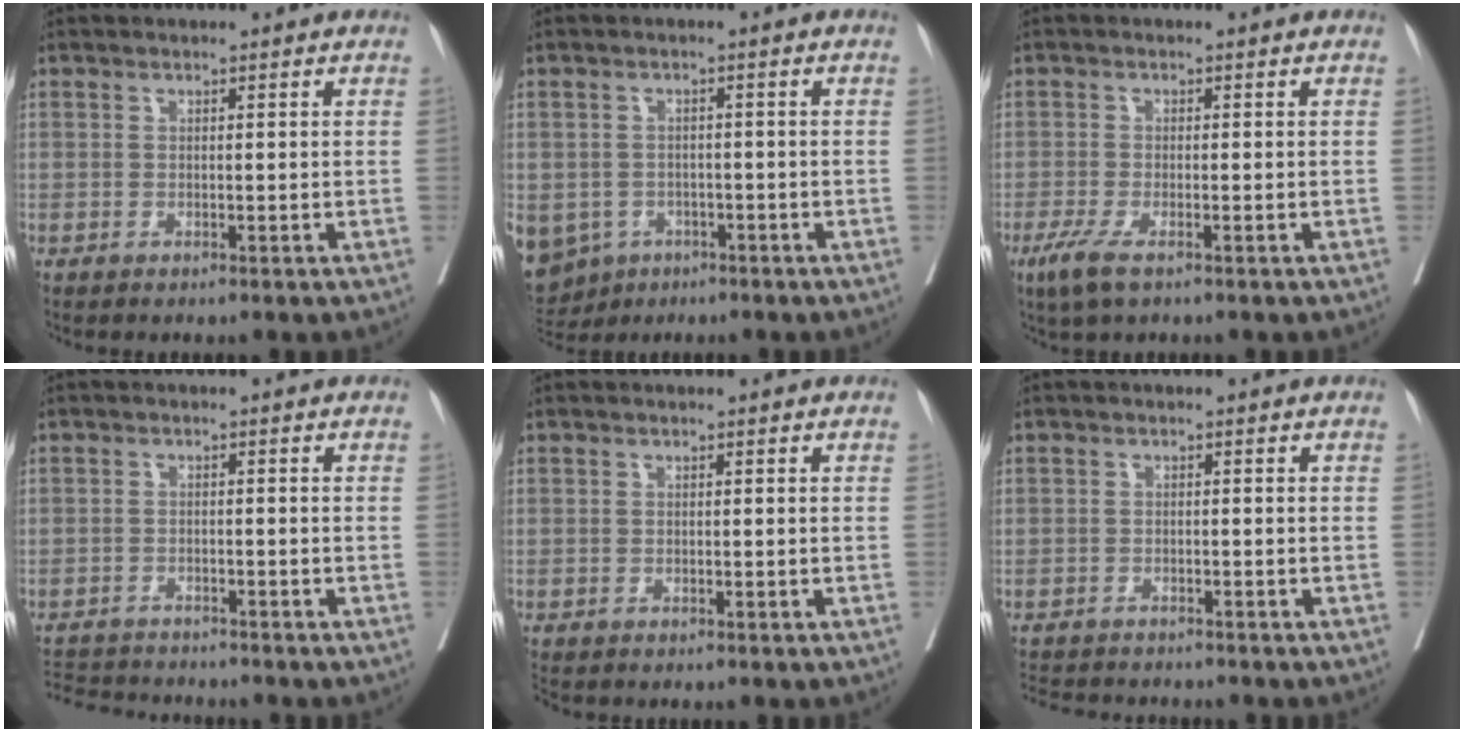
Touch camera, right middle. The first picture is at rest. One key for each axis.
{"total": 12.9, "fx": -6.3, "fy": 10.5, "fz": 4.2, "tx": -0.129, "ty": -0.003, "tz": -0.080}
{"total": 3.9, "fx": -2.4, "fy": 0.9, "fz": 3.0, "tx": -0.065, "ty": -0.009, "tz": -0.044}
{"total": 6.6, "fx": -6.4, "fy": 1.5, "fz": 0.8, "tx": -0.009, "ty": 0.000, "tz": -0.103}
{"total": 1.0, "fx": -0.9, "fy": 0.3, "fz": 0.2, "tx": -0.010, "ty": -0.003, "tz": -0.020}
{"total": 5.9, "fx": -5.3, "fy": 2.5, "fz": 1.0, "tx": -0.010, "ty": -0.004, "tz": -0.082}